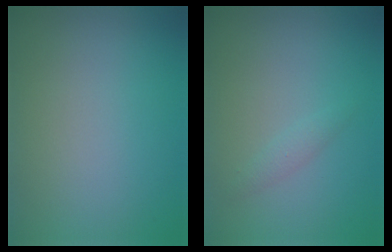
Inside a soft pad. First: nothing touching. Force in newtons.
{"total": 0.9, "press": 0.9, "slide": 0.1}